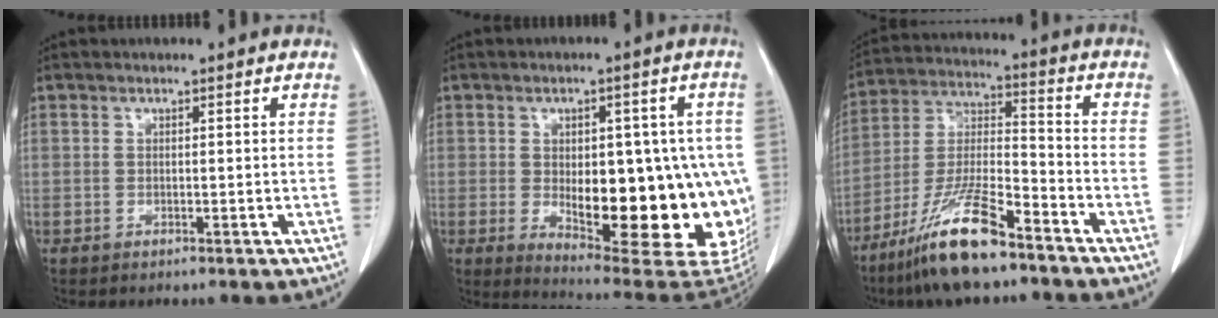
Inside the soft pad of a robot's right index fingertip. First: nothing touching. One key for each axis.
{"total": 22.0, "fx": -3.5, "fy": 8.0, "fz": 20.2, "tx": -0.190, "ty": 0.006, "tz": -0.015}
{"total": 14.2, "fx": -9.9, "fy": 2.1, "fz": 9.9, "tx": -0.208, "ty": -0.021, "tz": -0.184}